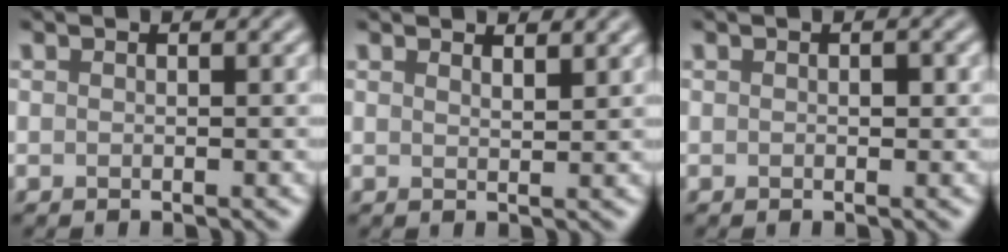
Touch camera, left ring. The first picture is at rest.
{"total": 1.6, "force": [1.4, 0.3, 0.6], "torque": [-0.007, 0.001, 0.022]}
{"total": 0.7, "force": [0.1, 0.5, 0.6], "torque": [-0.006, -0.001, 0.001]}